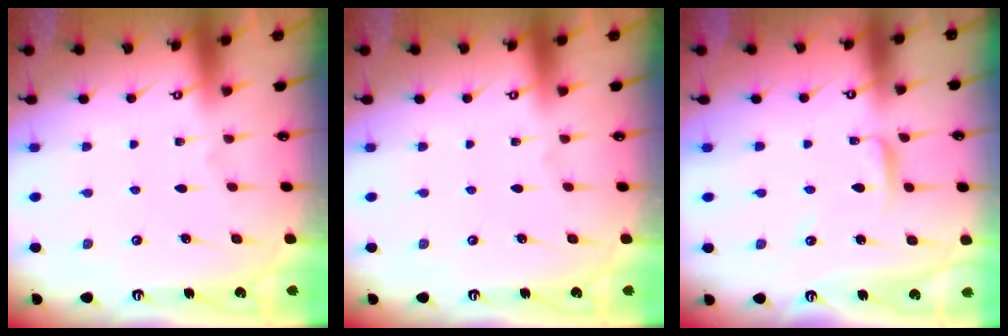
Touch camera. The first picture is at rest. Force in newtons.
{"total": 0.0}
{"total": 4.6, "press": 4.6, "slide": 0.1}